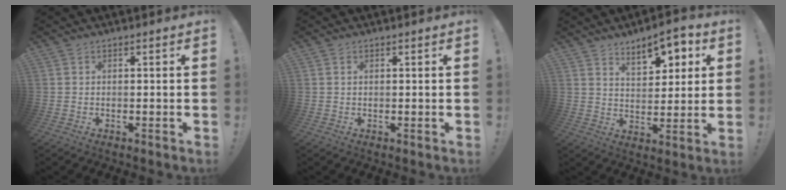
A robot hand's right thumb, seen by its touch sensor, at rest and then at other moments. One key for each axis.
{"total": 0.6, "fx": 0.3, "fy": 0.4, "fz": 0.4, "tx": -0.011, "ty": 0.003, "tz": 0.005}
{"total": 10.0, "fx": 6.0, "fy": 4.8, "fz": 6.5, "tx": -0.076, "ty": -0.034, "tz": 0.103}